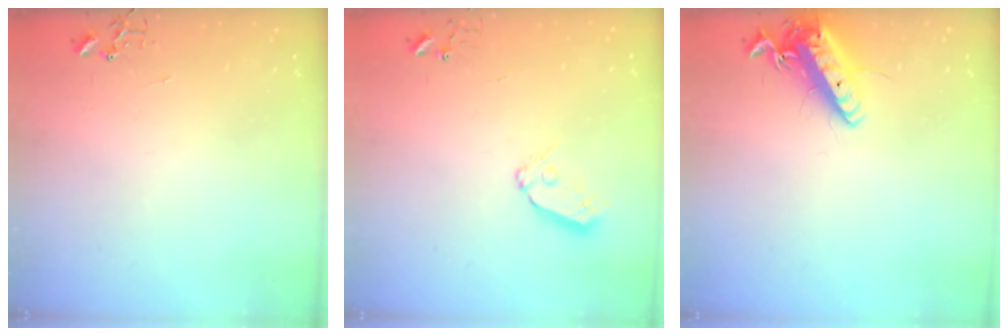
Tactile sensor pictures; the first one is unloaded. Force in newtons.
{"total": 7.0, "press": 7.0, "slide": 0.6}
{"total": 14.7, "press": 14.4, "slide": 2.8}